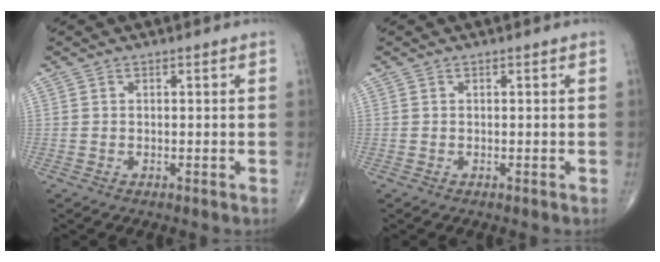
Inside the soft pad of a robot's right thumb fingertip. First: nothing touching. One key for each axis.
{"total": 0.0}